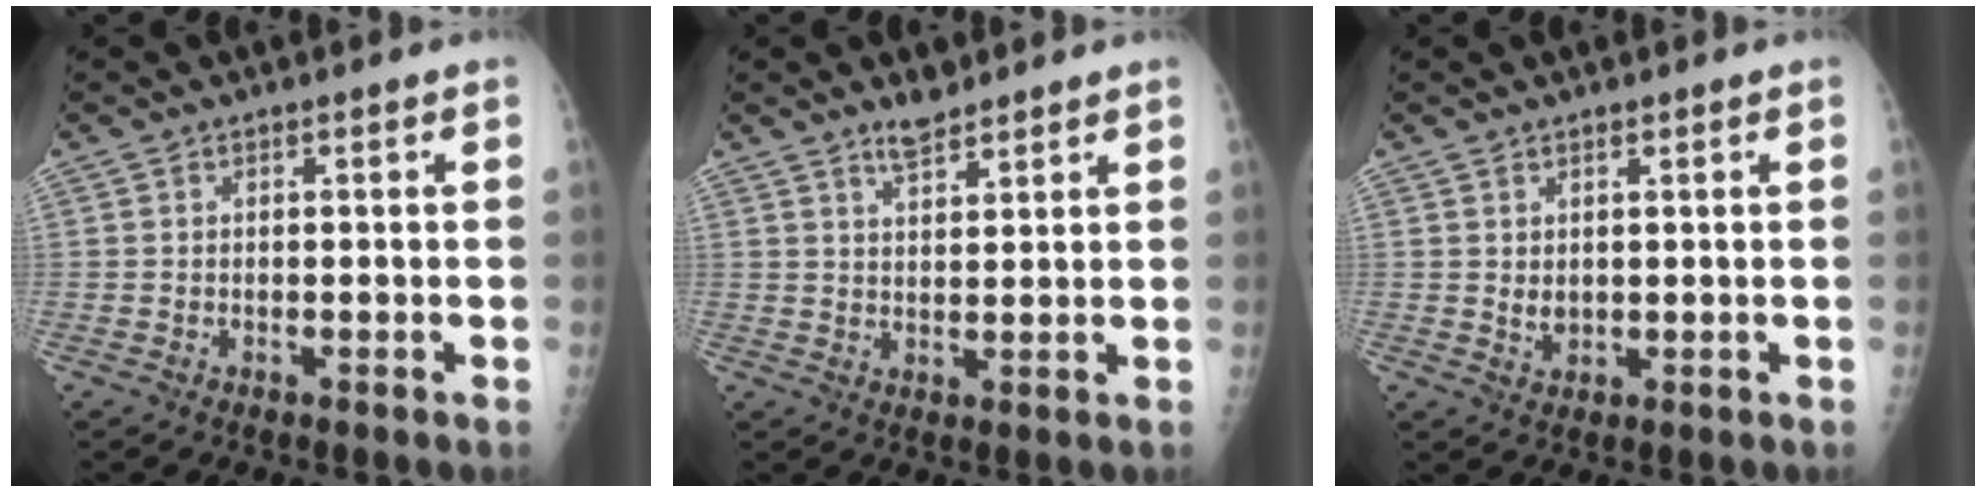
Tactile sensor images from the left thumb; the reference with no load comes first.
{"total": 3.9, "force": [3.3, 1.3, 1.7], "torque": [-0.021, -0.025, 0.058]}
{"total": 2.5, "force": [1.1, 1.6, 1.6], "torque": [-0.020, -0.011, 0.025]}